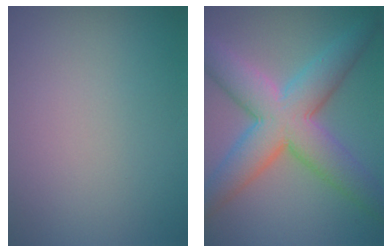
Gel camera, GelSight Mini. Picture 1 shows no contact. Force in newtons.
{"total": 9.2, "press": 9.2, "slide": 0.2}